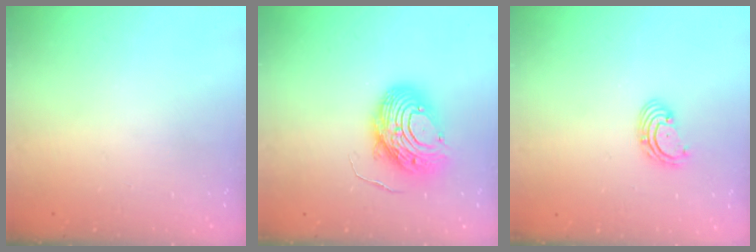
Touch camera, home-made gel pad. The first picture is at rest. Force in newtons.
{"total": 12.8, "press": 12.7, "slide": 1.3}
{"total": 2.7, "press": 2.7, "slide": 0.1}